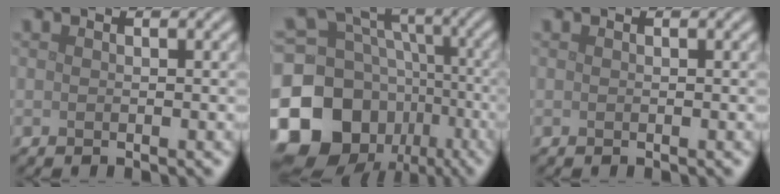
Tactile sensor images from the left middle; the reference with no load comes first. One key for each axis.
{"total": 16.3, "fx": -6.3, "fy": 13.3, "fz": 7.2, "tx": -0.181, "ty": -0.010, "tz": -0.116}
{"total": 0.0}